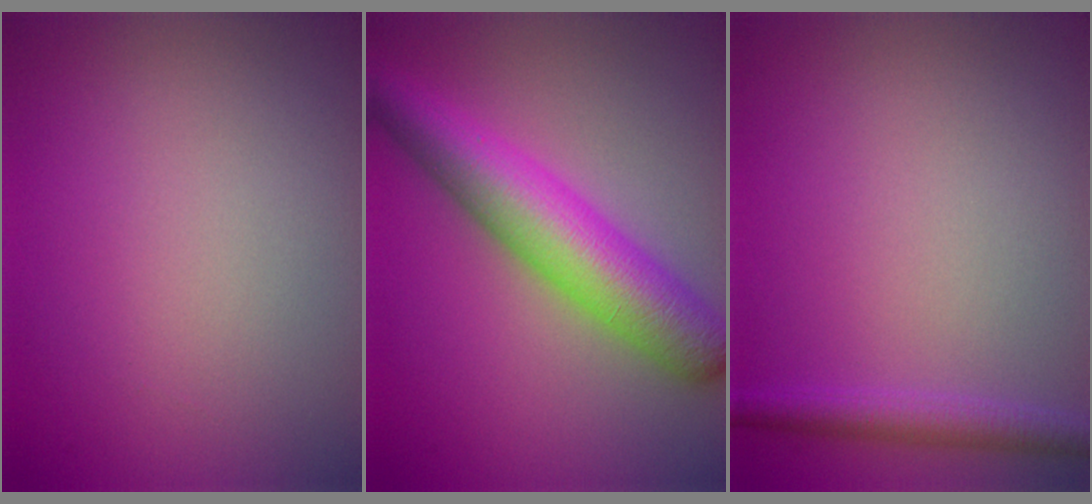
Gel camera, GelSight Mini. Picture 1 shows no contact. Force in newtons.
{"total": 7.9, "press": 7.9, "slide": 0.1}
{"total": 2.3, "press": 2.3, "slide": 0.1}